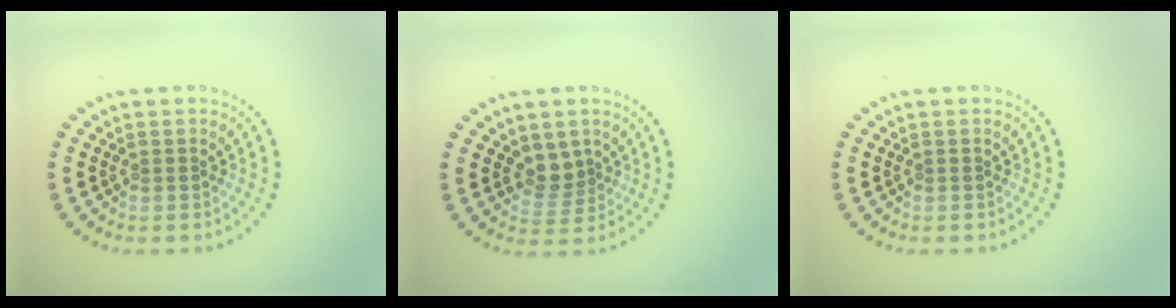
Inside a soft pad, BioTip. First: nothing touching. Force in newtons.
{"total": 2.2, "press": 1.7, "slide": 1.4}
{"total": 0.0}